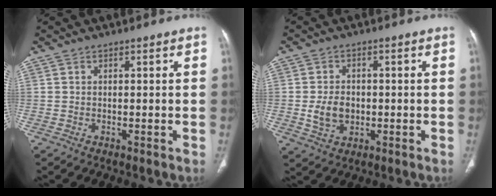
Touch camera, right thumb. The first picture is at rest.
{"total": 5.8, "force": [-0.7, 4.3, 3.8], "torque": [-0.056, 0.003, -0.007]}